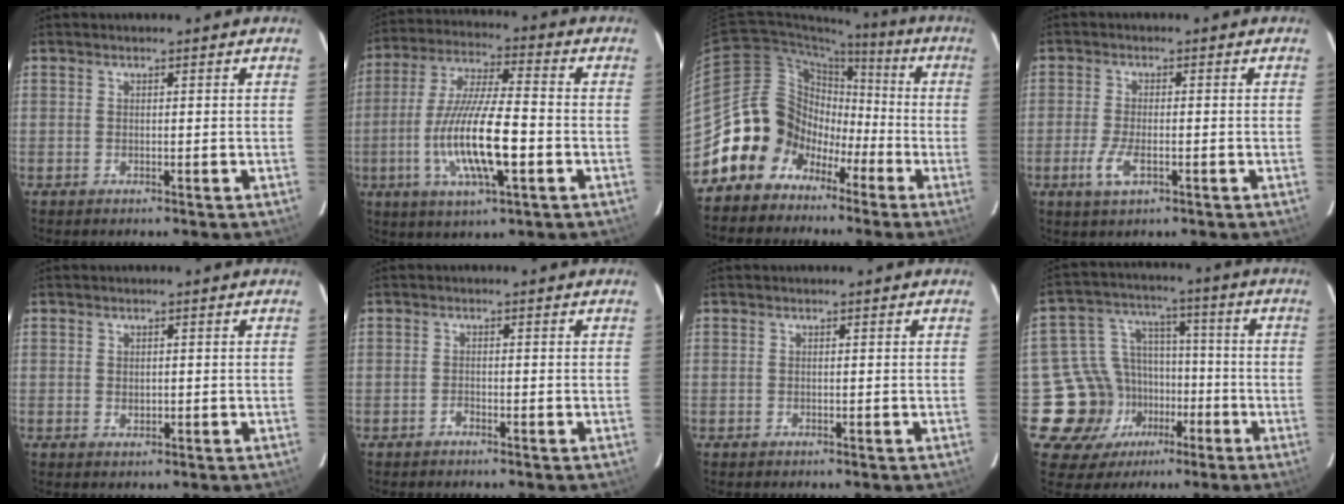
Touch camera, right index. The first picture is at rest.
{"total": 15.7, "force": [-4.1, 3.3, 14.8], "torque": [-0.296, -0.013, -0.073]}
{"total": 13.8, "force": [-6.3, 11.8, 3.1], "torque": [-0.071, 0.046, -0.115]}
{"total": 5.0, "force": [-2.0, 1.7, 4.2], "torque": [-0.097, -0.008, -0.039]}
{"total": 1.3, "force": [0.1, 1.2, 0.6], "torque": [-0.008, -0.001, 0.004]}
{"total": 0.9, "force": [-0.7, 0.3, 0.4], "torque": [-0.007, 0.001, -0.015]}
{"total": 0.0}
{"total": 14.0, "force": [-6.0, 12.1, 3.7], "torque": [-0.094, 0.044, -0.081]}